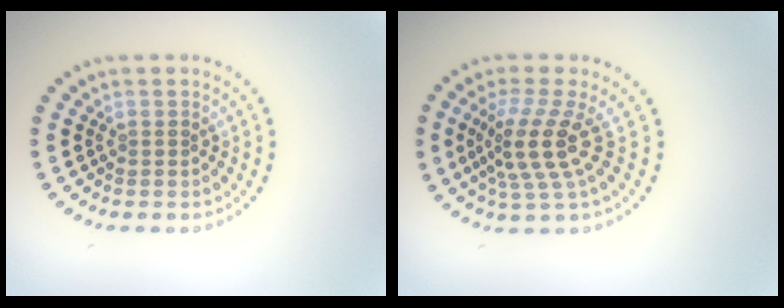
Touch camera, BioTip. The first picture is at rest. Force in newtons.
{"total": 4.3, "press": 3.0, "slide": 3.0}